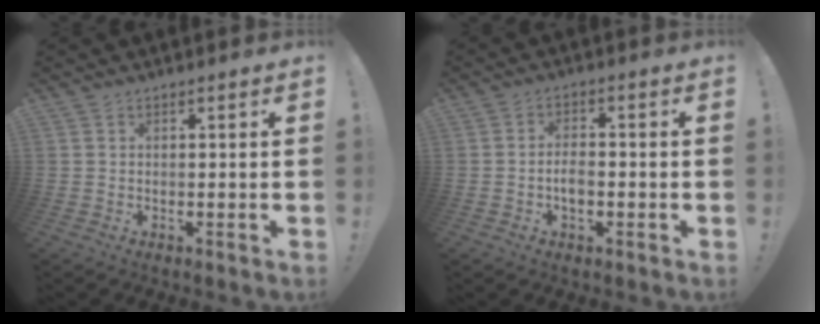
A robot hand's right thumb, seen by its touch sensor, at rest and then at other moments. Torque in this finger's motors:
{"motor_torque": [0.23, -0.11, 0.16, 0.00, -0.03]}